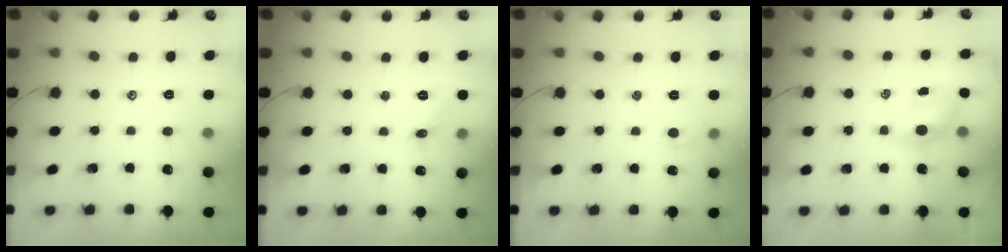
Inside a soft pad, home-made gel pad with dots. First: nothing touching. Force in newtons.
{"total": 5.1, "press": 4.8, "slide": 1.6}
{"total": 2.9, "press": 2.8, "slide": 1.0}
{"total": 4.0, "press": 3.9, "slide": 0.9}